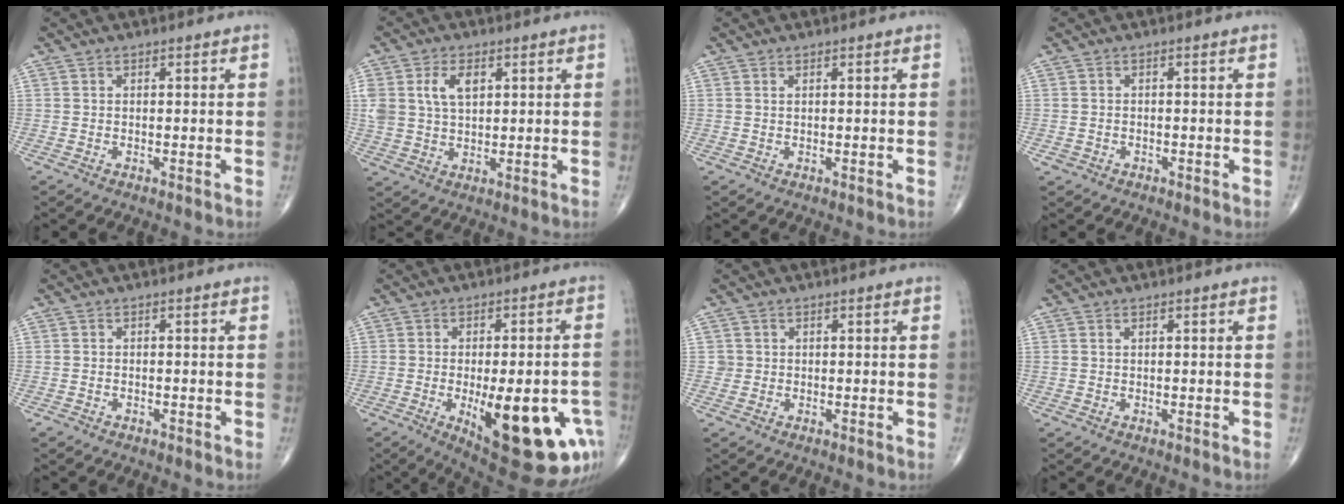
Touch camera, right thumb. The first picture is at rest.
{"total": 7.8, "force": [2.5, 4.9, 5.6], "torque": [-0.106, 0.000, 0.053]}
{"total": 0.0}
{"total": 1.3, "force": [-0.6, 1.1, 0.2], "torque": [-0.005, 0.007, -0.008]}
{"total": 1.0, "force": [-0.7, 0.6, 0.2], "torque": [-0.008, 0.001, -0.014]}
{"total": 22.6, "force": [-7.6, 8.6, 19.5], "torque": [-0.202, 0.003, -0.080]}
{"total": 1.2, "force": [0.0, 1.2, 0.0], "torque": [0.009, 0.005, -0.002]}
{"total": 0.0}